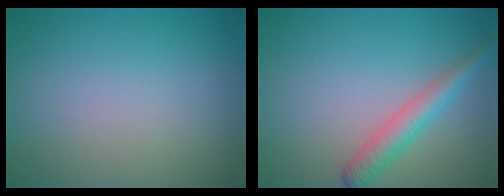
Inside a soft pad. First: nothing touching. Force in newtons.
{"total": 3.1, "press": 3.1, "slide": 0.1}